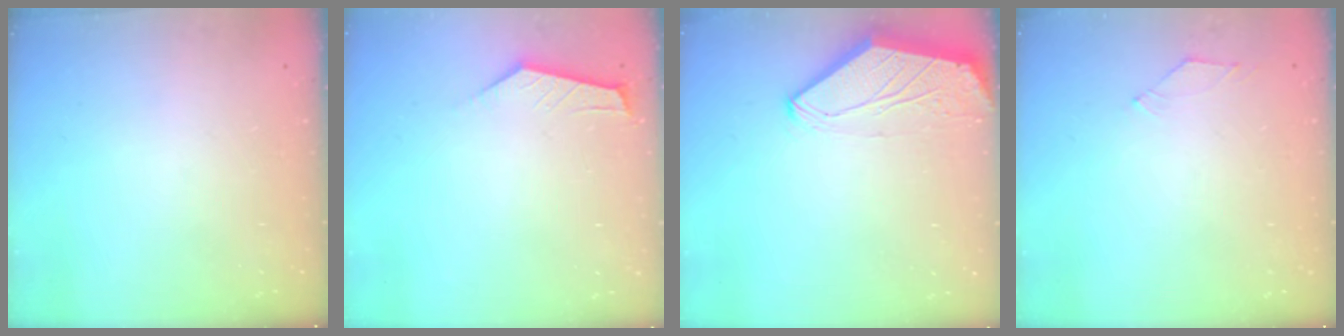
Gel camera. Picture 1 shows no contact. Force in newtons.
{"total": 2.6, "press": 2.6, "slide": 0.4}
{"total": 0.0}
{"total": 3.1, "press": 3.0, "slide": 0.7}